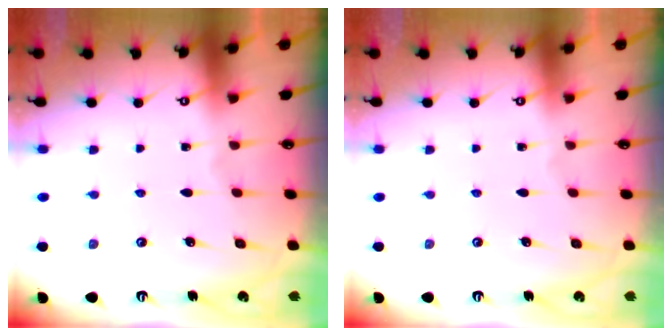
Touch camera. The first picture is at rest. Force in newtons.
{"total": 0.0}